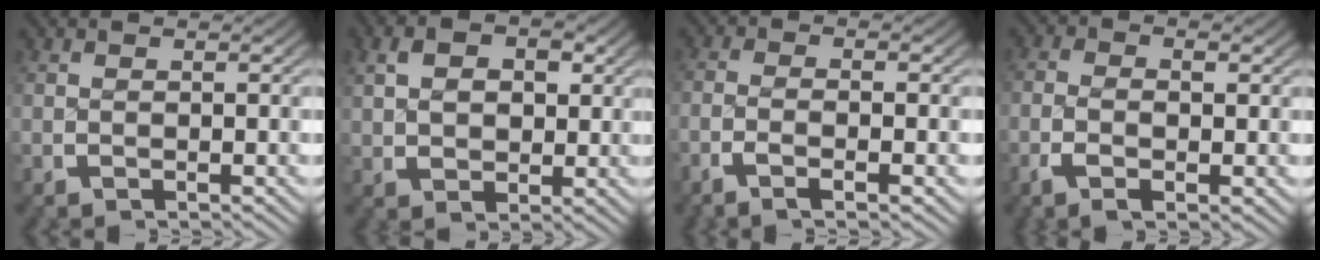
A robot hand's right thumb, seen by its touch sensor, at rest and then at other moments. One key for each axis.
{"total": 4.5, "fx": 1.3, "fy": 3.1, "fz": 3.0, "tx": -0.049, "ty": -0.007, "tz": 0.029}
{"total": 2.7, "fx": -1.2, "fy": 0.5, "fz": 2.3, "tx": -0.053, "ty": 0.002, "tz": -0.025}
{"total": 2.7, "fx": -0.8, "fy": 1.0, "fz": 2.4, "tx": -0.052, "ty": -0.002, "tz": -0.014}